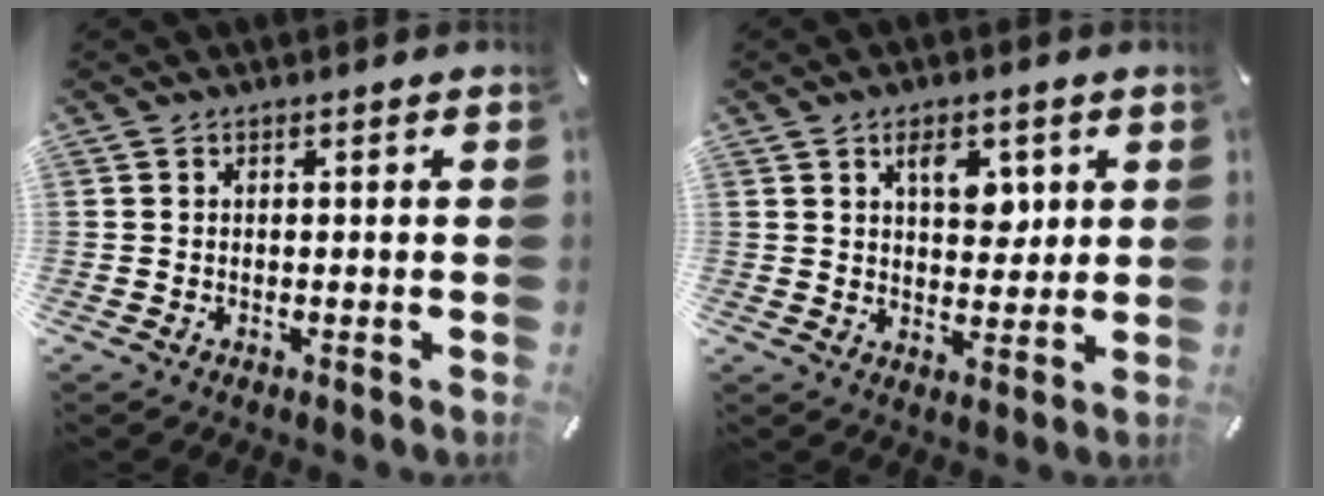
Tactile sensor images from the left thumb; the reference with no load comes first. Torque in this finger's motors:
{"motor_torque": [0.80, 1.64, 0.62, -0.60, 0.04]}